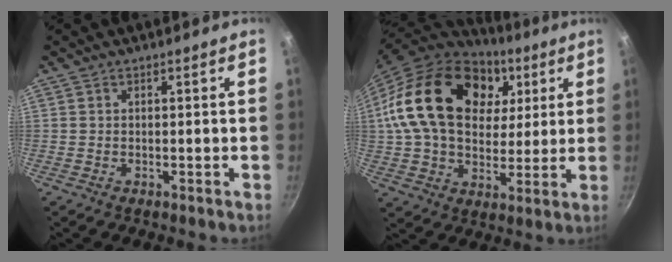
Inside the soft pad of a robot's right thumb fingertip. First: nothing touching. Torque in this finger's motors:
{"motor_torque": [-0.11, 4.21, 1.78, -0.18, 0.28]}